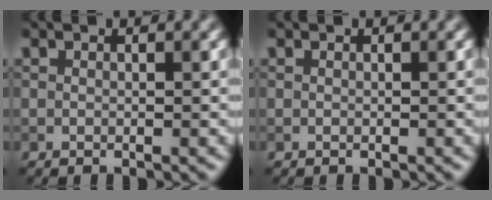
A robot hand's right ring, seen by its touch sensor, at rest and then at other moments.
{"total": 0.0}